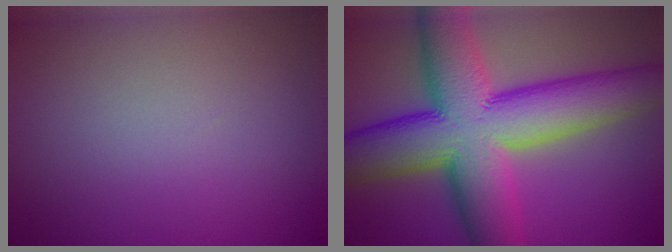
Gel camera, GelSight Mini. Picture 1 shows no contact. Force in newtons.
{"total": 14.8, "press": 14.8, "slide": 0.5}